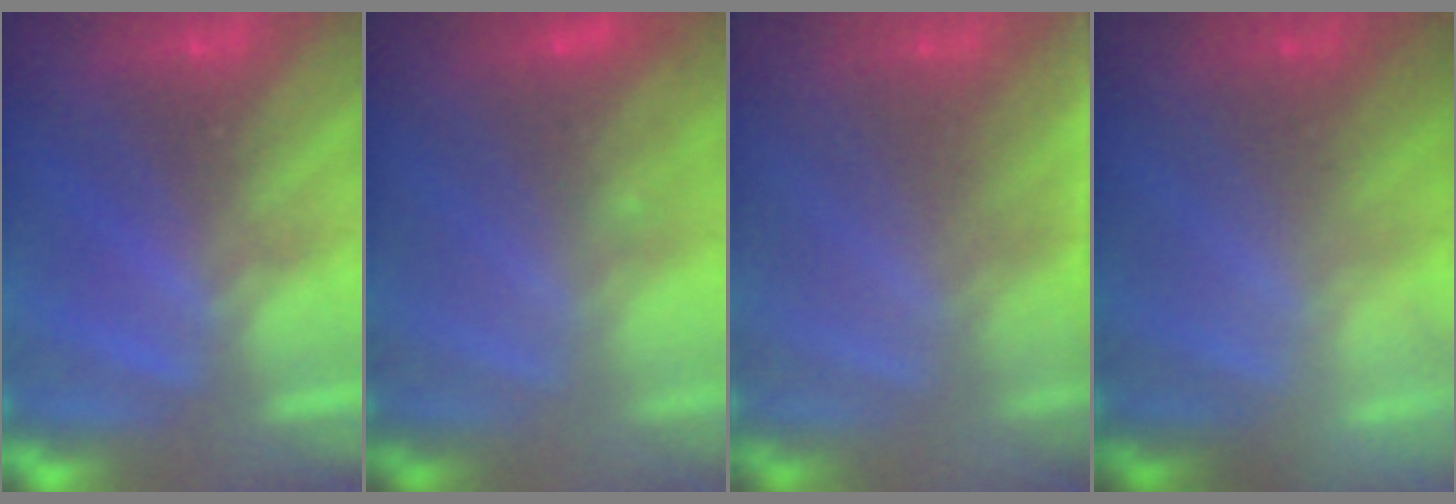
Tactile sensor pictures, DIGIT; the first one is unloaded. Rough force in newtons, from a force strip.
{"total": 2.9}
{"total": 1.1}
{"total": 2.4}